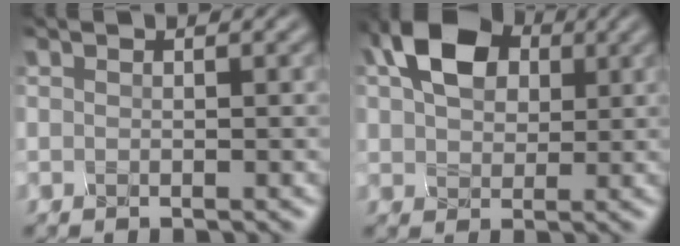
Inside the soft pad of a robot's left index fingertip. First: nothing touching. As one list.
[{"total": 4.6, "force": [2.4, 3.2, 2.4], "torque": [-0.074, 0.011, 0.064]}]